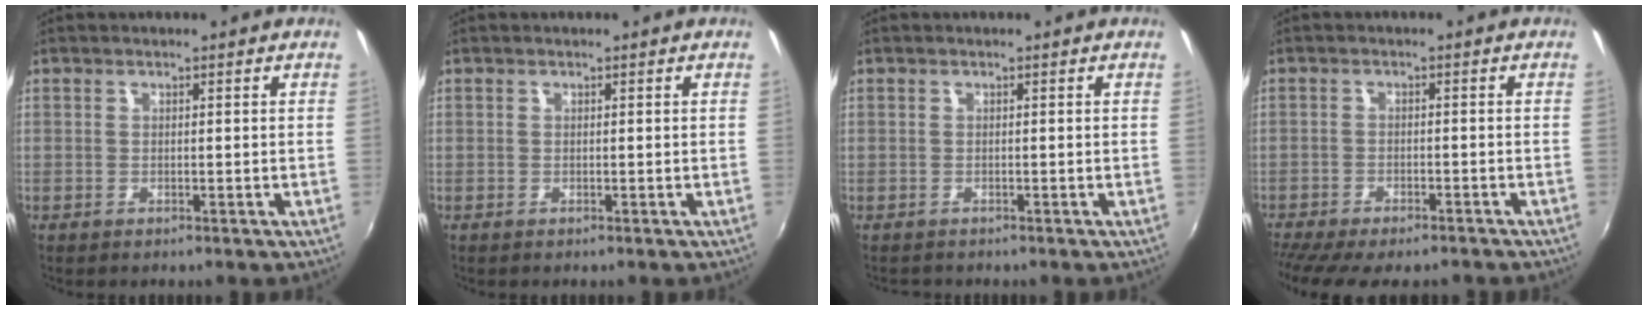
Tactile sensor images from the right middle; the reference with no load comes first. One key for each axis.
{"total": 0.0}
{"total": 0.8, "fx": -0.7, "fy": 0.4, "fz": -0.2, "tx": 0.001, "ty": 0.000, "tz": -0.013}
{"total": 10.0, "fx": -8.5, "fy": 2.2, "fz": 4.8, "tx": -0.111, "ty": -0.039, "tz": -0.137}